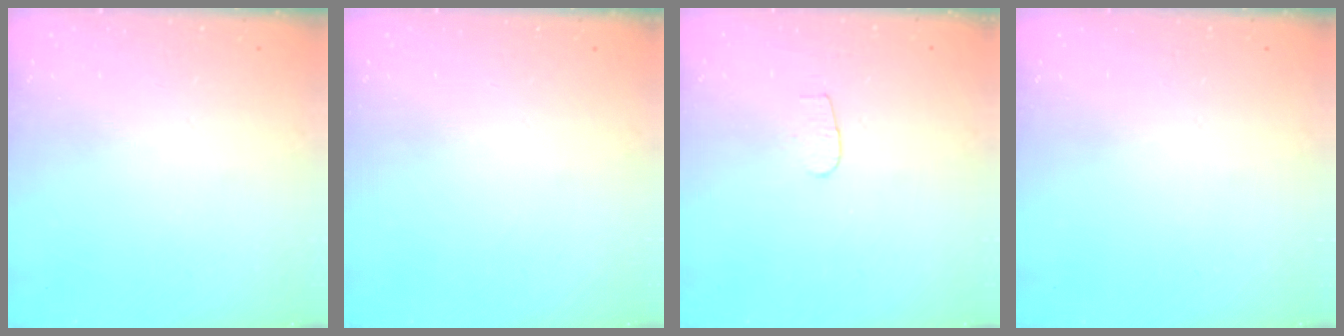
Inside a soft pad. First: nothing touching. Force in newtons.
{"total": 0.0}
{"total": 3.7, "press": 3.6, "slide": 0.4}
{"total": 0.0}